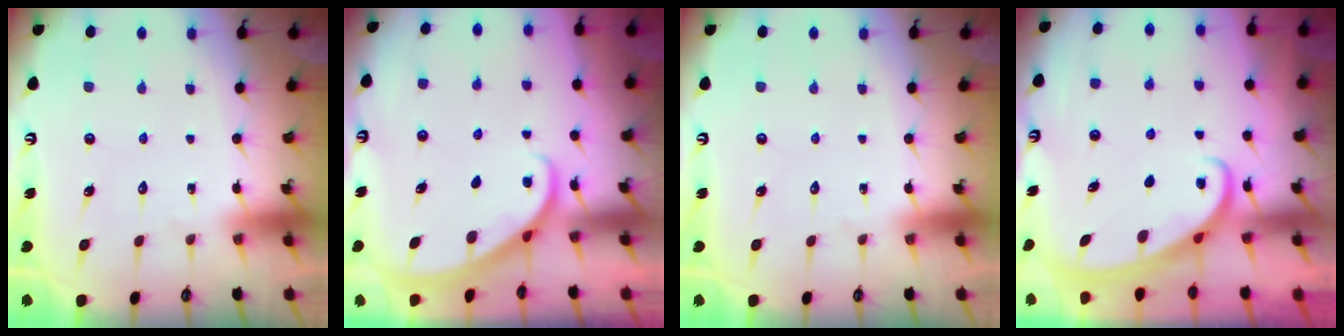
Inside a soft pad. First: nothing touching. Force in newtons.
{"total": 2.3, "press": 2.3, "slide": 0.2}
{"total": 0.0}
{"total": 2.5, "press": 2.5, "slide": 0.3}